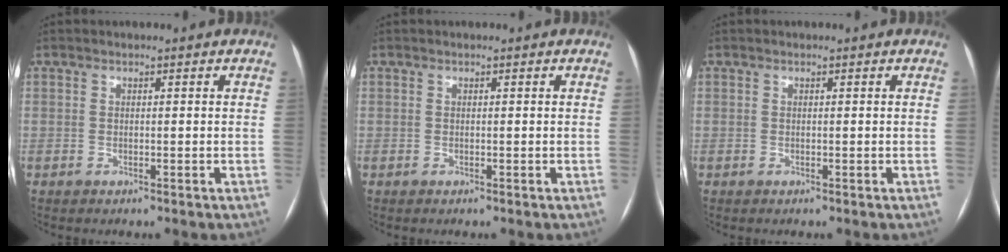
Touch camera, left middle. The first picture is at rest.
{"total": 0.0}
{"total": 0.0}